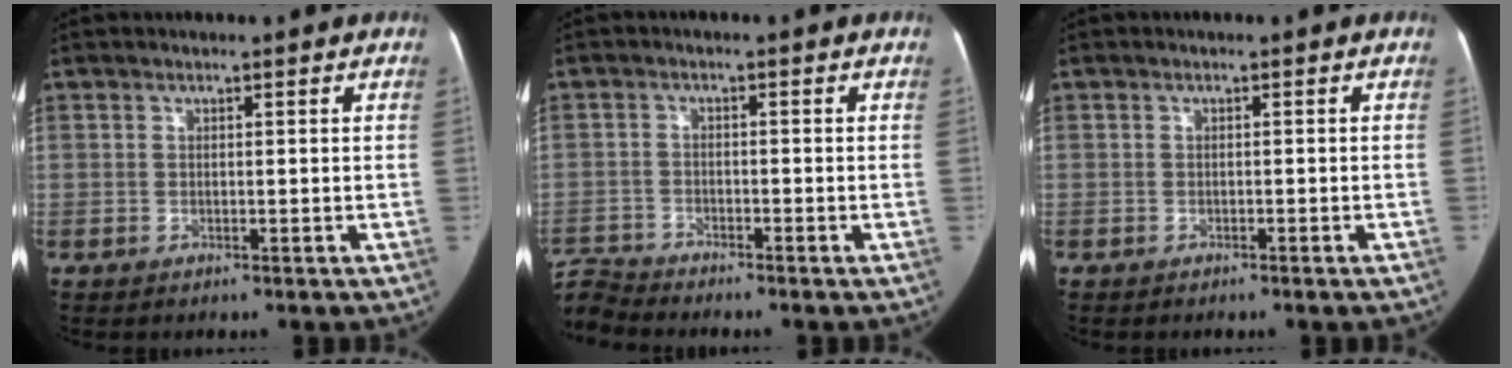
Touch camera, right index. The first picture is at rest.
{"total": 4.5, "force": [-4.4, -0.3, -0.8], "torque": [0.010, -0.010, -0.085]}
{"total": 1.3, "force": [-1.1, 0.1, 0.6], "torque": [-0.008, -0.002, -0.014]}